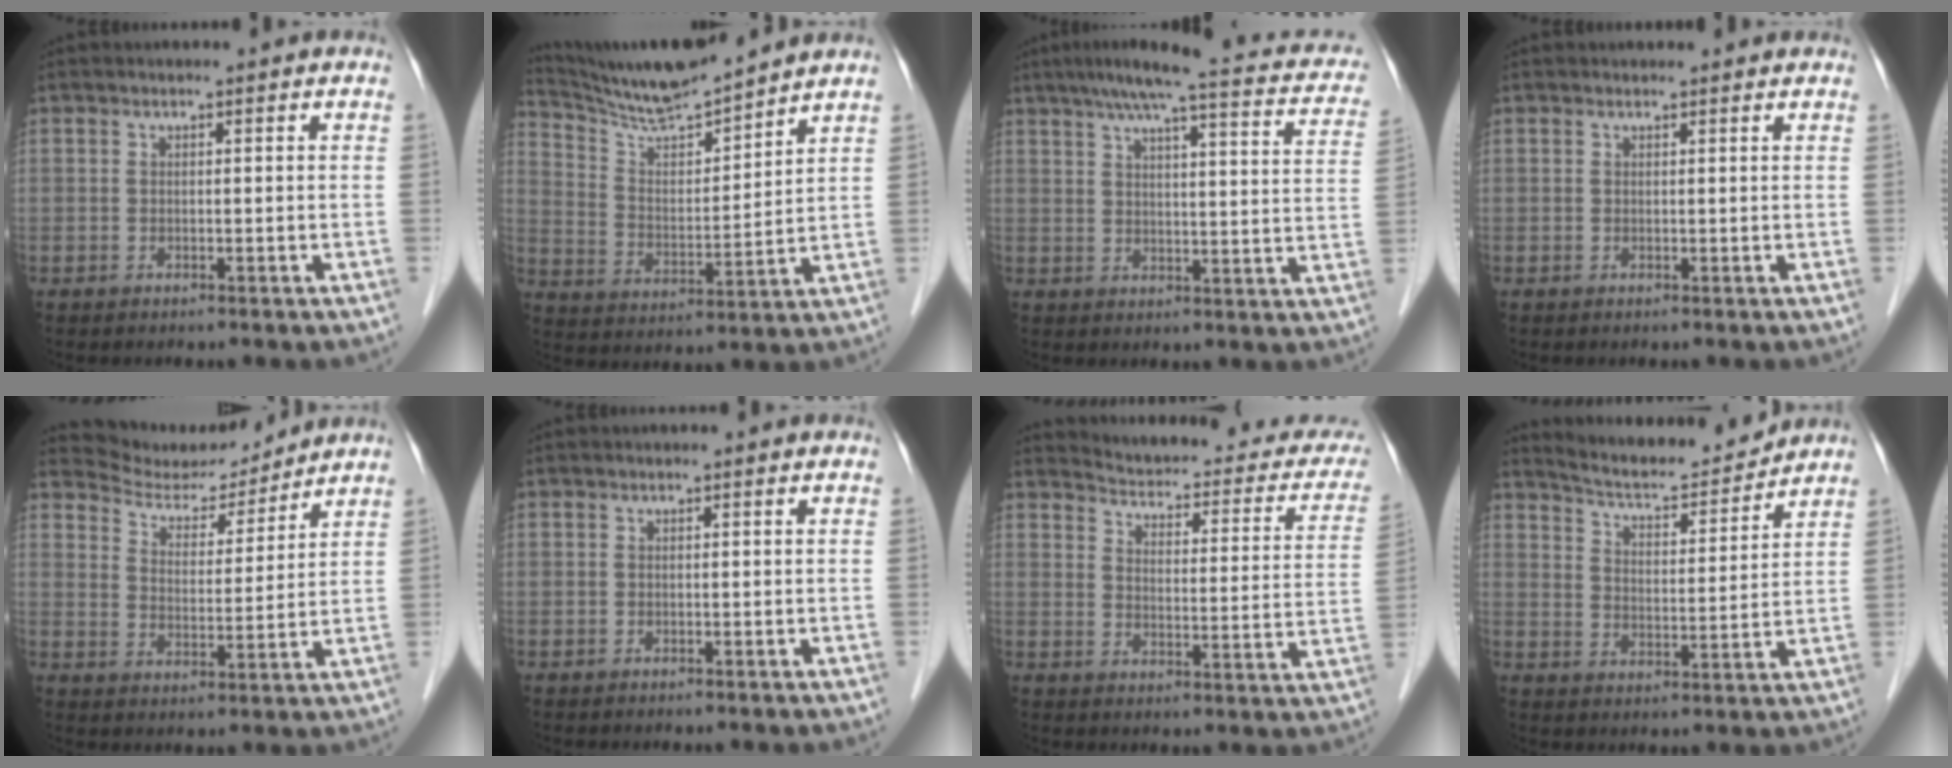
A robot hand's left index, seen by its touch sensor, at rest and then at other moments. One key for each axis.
{"total": 11.7, "fx": 11.2, "fy": -0.3, "fz": 3.4, "tx": -0.072, "ty": 0.004, "tz": 0.209}
{"total": 19.6, "fx": 15.3, "fy": 3.4, "fz": 11.7, "tx": -0.164, "ty": 0.021, "tz": 0.174}
{"total": 1.4, "fx": 1.4, "fy": 0.4, "fz": 0.1, "tx": -0.011, "ty": 0.006, "tz": 0.015}
{"total": 8.7, "fx": 8.6, "fy": 1.3, "fz": 0.2, "tx": -0.010, "ty": -0.001, "tz": 0.147}
{"total": 0.0}
{"total": 21.0, "fx": 19.5, "fy": 5.0, "fz": 6.2, "tx": -0.063, "ty": -0.055, "tz": 0.217}
{"total": 10.5, "fx": 10.3, "fy": 0.6, "fz": 2.2, "tx": -0.042, "ty": -0.006, "tz": 0.162}